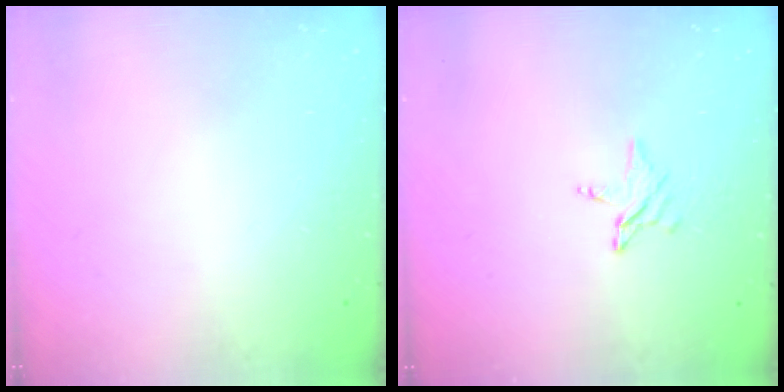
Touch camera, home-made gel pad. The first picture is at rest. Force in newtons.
{"total": 2.9, "press": 2.8, "slide": 0.3}